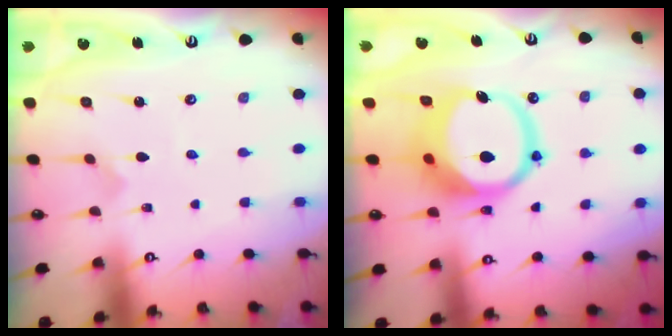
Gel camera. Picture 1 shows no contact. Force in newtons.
{"total": 16.0, "press": 15.9, "slide": 2.1}